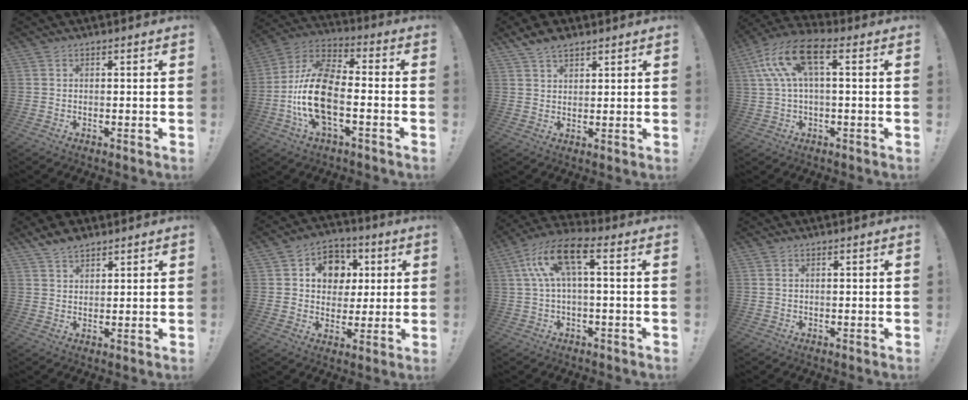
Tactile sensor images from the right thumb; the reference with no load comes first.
{"total": 17.7, "force": [-4.4, 8.2, 15.0], "torque": [-0.310, 0.017, -0.073]}
{"total": 5.4, "force": [4.4, 2.4, 2.1], "torque": [-0.034, -0.020, 0.082]}
{"total": 13.5, "force": [3.6, 5.7, 11.7], "torque": [-0.239, 0.003, 0.067]}
{"total": 5.3, "force": [4.4, 2.3, 1.8], "torque": [-0.030, -0.021, 0.083]}
{"total": 11.4, "force": [3.2, 9.9, 4.7], "torque": [-0.059, -0.006, 0.066]}
{"total": 12.3, "force": [3.0, 4.1, 11.2], "torque": [-0.230, 0.001, 0.051]}
{"total": 0.8, "force": [0.5, 0.2, 0.6], "torque": [-0.020, 0.004, 0.011]}